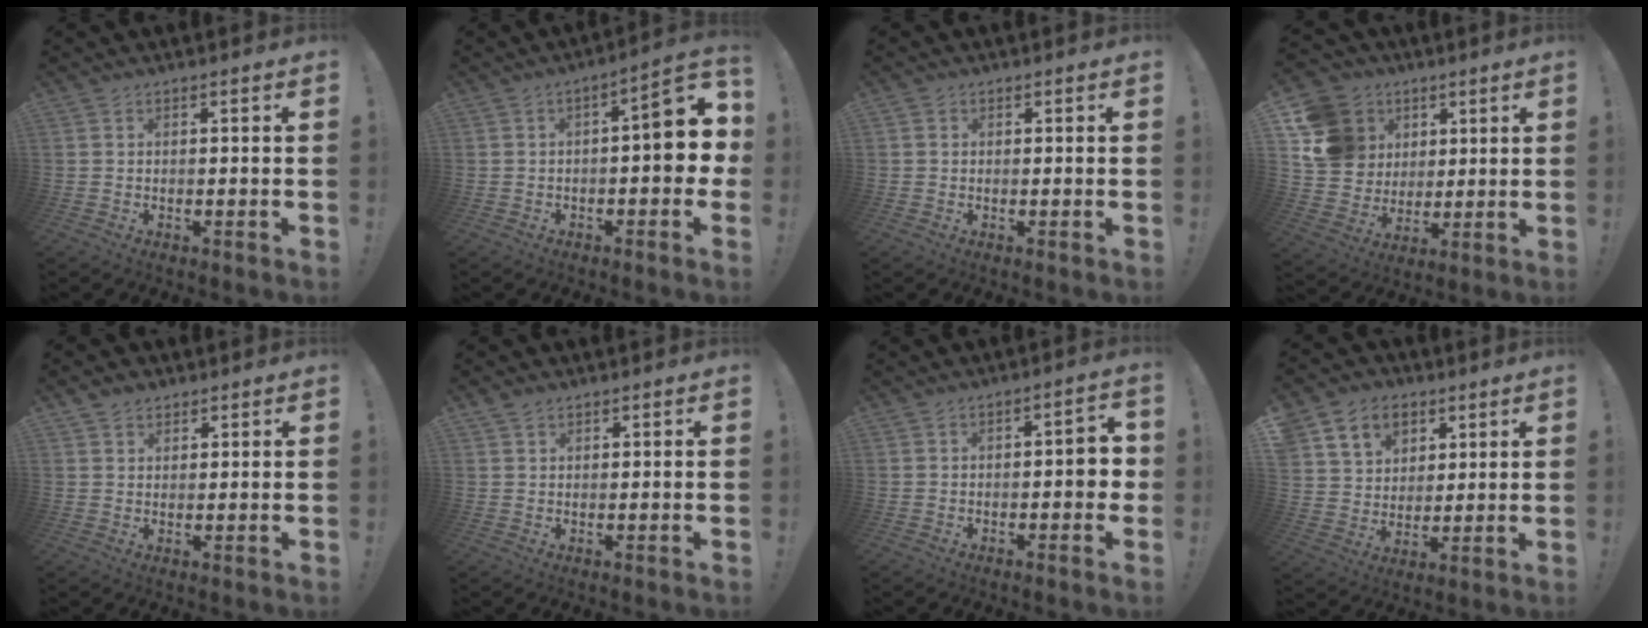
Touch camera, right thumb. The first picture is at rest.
{"total": 10.8, "force": [0.0, 3.9, 10.1], "torque": [-0.124, -0.001, -0.004]}
{"total": 0.9, "force": [0.2, 0.9, 0.1], "torque": [-0.005, 0.004, 0.004]}
{"total": 16.4, "force": [5.4, 14.3, 5.8], "torque": [-0.093, -0.012, 0.129]}
{"total": 2.7, "force": [2.0, 1.7, 0.6], "torque": [-0.008, -0.009, 0.036]}
{"total": 1.4, "force": [1.0, 0.8, 0.6], "torque": [-0.013, -0.001, 0.019]}
{"total": 4.7, "force": [-1.0, 2.1, 4.1], "torque": [-0.054, 0.006, -0.018]}
{"total": 10.8, "force": [5.5, 8.7, 3.1], "torque": [-0.047, -0.031, 0.111]}